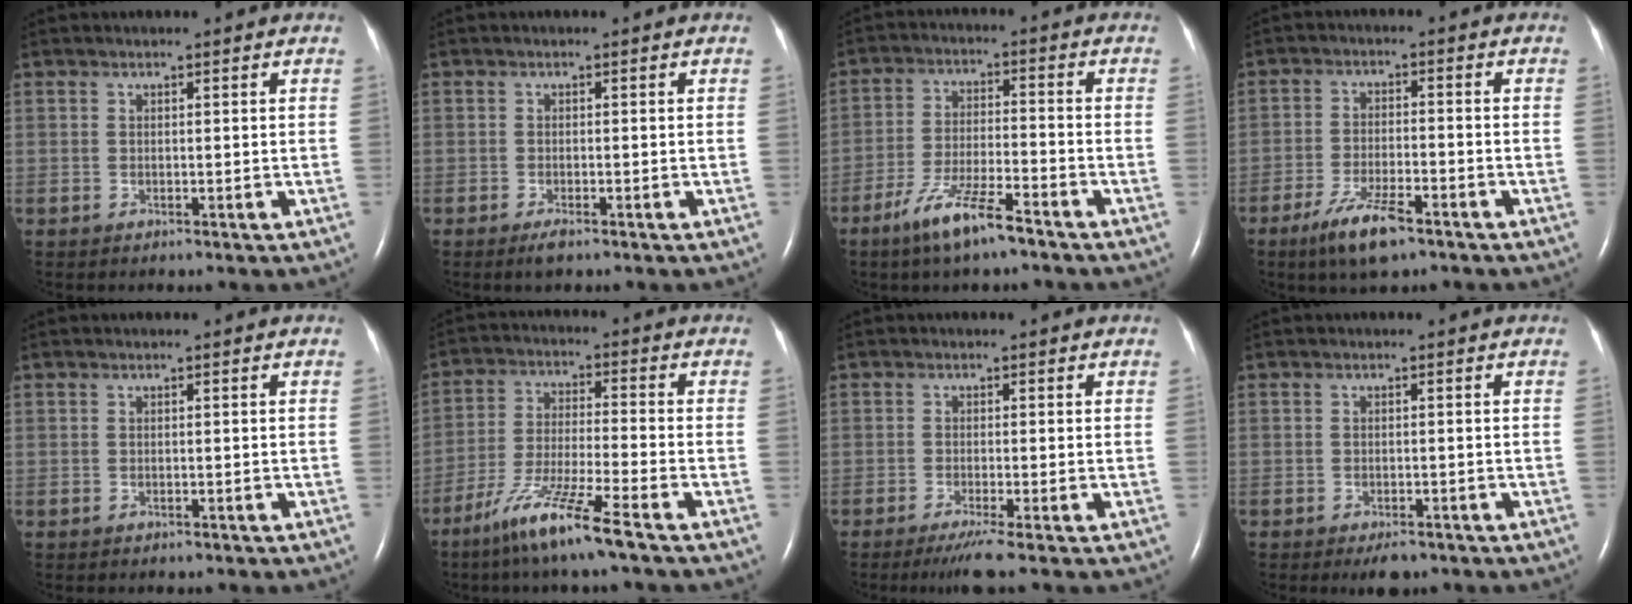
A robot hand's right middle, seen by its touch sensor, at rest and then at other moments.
{"total": 1.6, "force": [-1.1, 0.3, 1.1], "torque": [-0.029, -0.005, -0.019]}
{"total": 8.7, "force": [-6.1, 0.9, 6.2], "torque": [-0.127, -0.014, -0.113]}
{"total": 7.4, "force": [-4.9, 1.4, 5.4], "torque": [-0.112, -0.012, -0.086]}
{"total": 0.0}
{"total": 10.2, "force": [-6.9, -0.8, 7.4], "torque": [-0.150, -0.035, -0.136]}
{"total": 3.5, "force": [-2.3, -0.6, 2.5], "torque": [-0.048, -0.012, -0.046]}
{"total": 2.6, "force": [-1.8, 1.0, 1.5], "torque": [-0.023, -0.003, -0.021]}